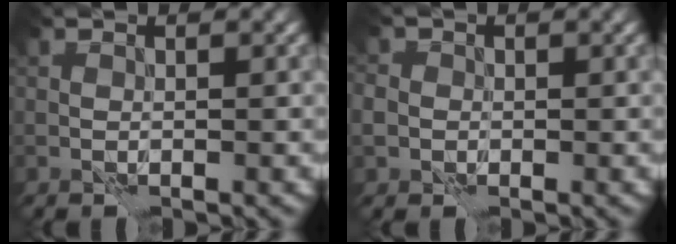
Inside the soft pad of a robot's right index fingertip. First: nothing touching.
{"total": 1.9, "force": [-0.4, 1.8, 0.5], "torque": [-0.005, -0.002, -0.008]}